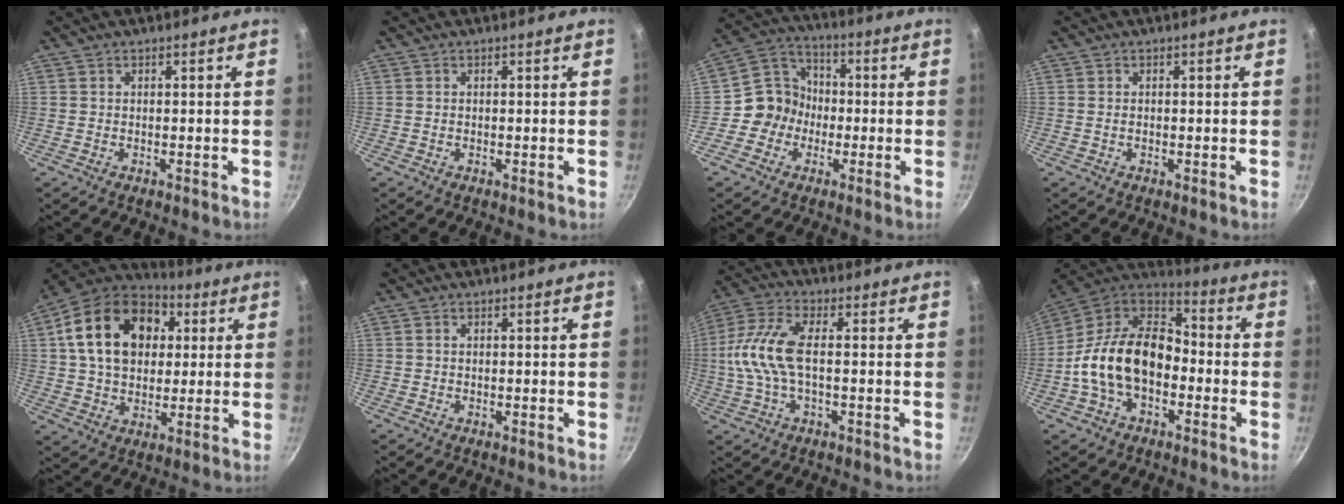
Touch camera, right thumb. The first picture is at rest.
{"total": 0.0}
{"total": 8.8, "force": [-2.0, 8.1, 2.7], "torque": [-0.006, 0.036, -0.058]}
{"total": 0.5, "force": [-0.1, 0.2, 0.5], "torque": [-0.010, 0.001, -0.002]}
{"total": 20.6, "force": [5.0, 14.8, 13.4], "torque": [-0.205, 0.019, 0.076]}
{"total": 0.0}
{"total": 10.8, "force": [-0.5, 4.6, 9.7], "torque": [-0.219, 0.020, -0.022]}
{"total": 18.7, "force": [-3.6, 12.4, 13.5], "torque": [-0.208, 0.052, -0.082]}